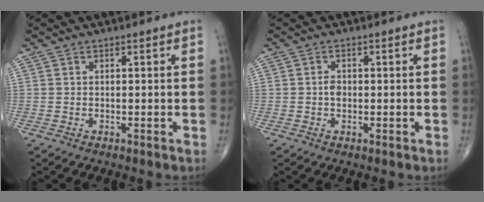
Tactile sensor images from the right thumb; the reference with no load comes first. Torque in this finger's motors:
{"motor_torque": [0.42, 0.16, 0.03, -0.32, -0.01]}